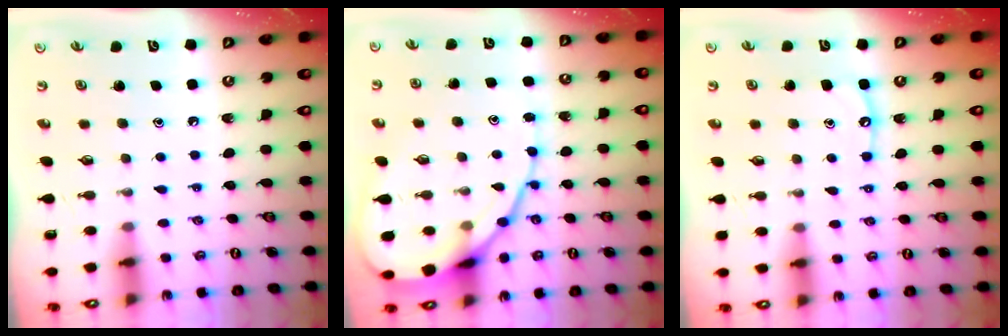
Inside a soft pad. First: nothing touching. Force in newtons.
{"total": 13.9, "press": 13.8, "slide": 1.2}
{"total": 7.3, "press": 7.3, "slide": 0.6}